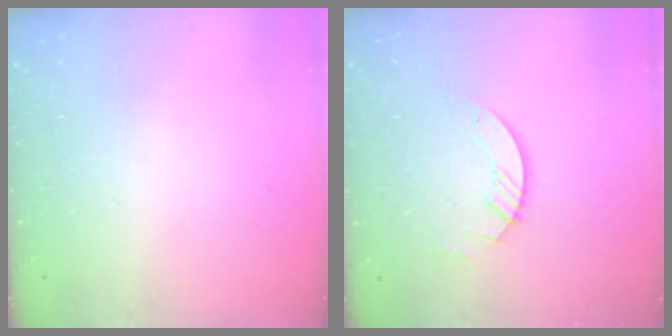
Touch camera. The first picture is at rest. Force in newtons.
{"total": 3.1, "press": 3.0, "slide": 0.3}